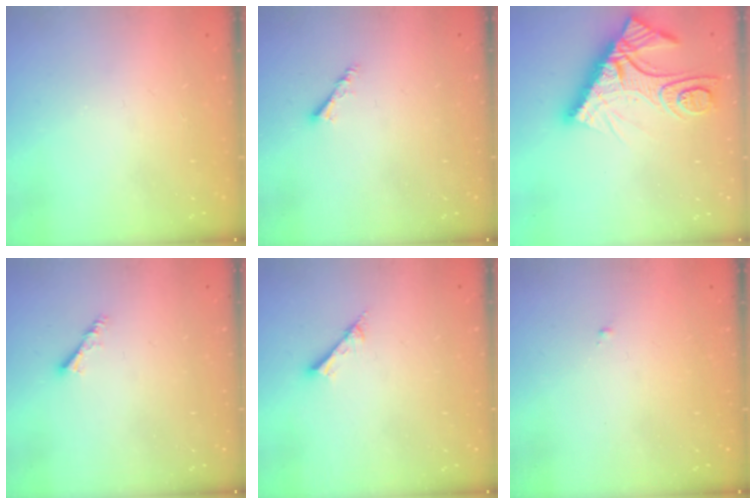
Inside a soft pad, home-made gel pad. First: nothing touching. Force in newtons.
{"total": 3.0, "press": 2.9, "slide": 0.6}
{"total": 16.4, "press": 16.3, "slide": 1.4}
{"total": 3.0, "press": 2.9, "slide": 0.6}
{"total": 3.3, "press": 3.3, "slide": 0.0}
{"total": 0.6, "press": 0.6, "slide": 0.2}